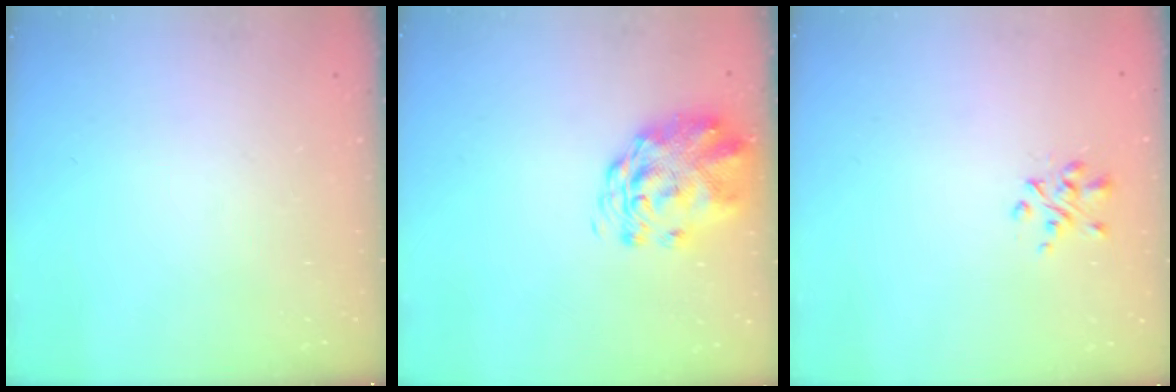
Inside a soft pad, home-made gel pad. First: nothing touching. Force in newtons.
{"total": 3.0, "press": 2.8, "slide": 1.2}
{"total": 2.9, "press": 2.6, "slide": 1.2}